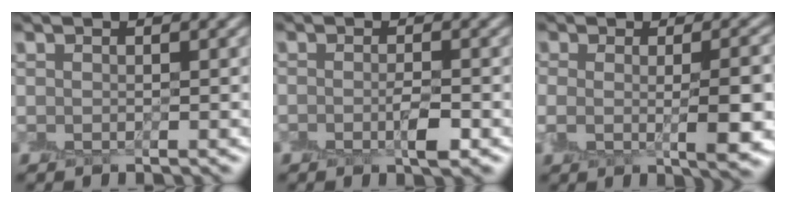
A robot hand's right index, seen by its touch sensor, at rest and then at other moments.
{"total": 1.7, "force": [-0.7, 0.4, 1.5], "torque": [-0.024, -0.002, -0.012]}
{"total": 5.7, "force": [-0.4, 1.6, 5.4], "torque": [-0.071, -0.005, -0.005]}